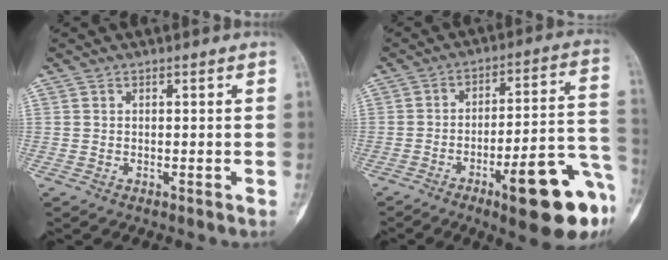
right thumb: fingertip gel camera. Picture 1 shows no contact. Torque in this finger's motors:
{"motor_torque": [2.31, 1.64, 1.28, -1.35, 0.25]}